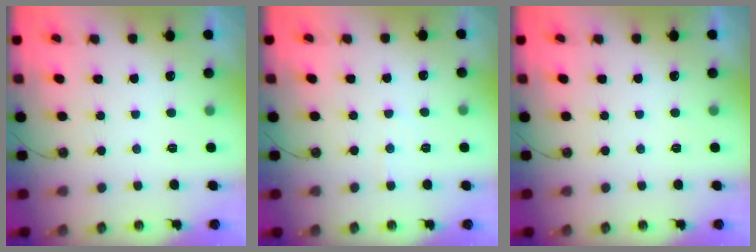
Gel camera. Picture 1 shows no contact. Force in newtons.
{"total": 4.0, "press": 3.9, "slide": 0.6}
{"total": 0.0}